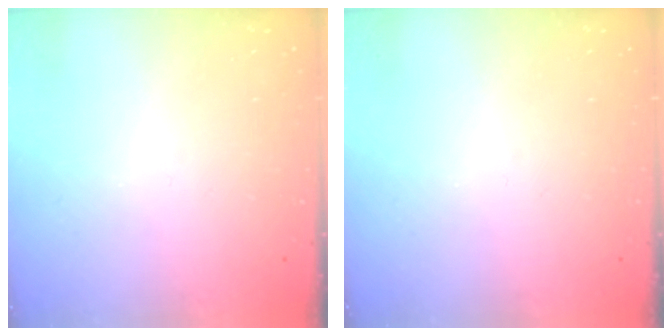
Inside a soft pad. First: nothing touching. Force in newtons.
{"total": 0.0}